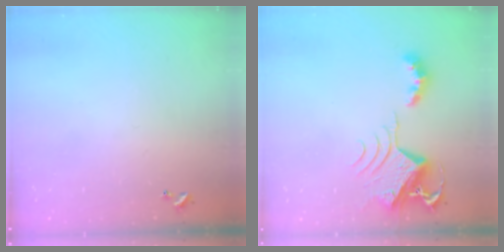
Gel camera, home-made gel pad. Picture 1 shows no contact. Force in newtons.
{"total": 8.1, "press": 8.1, "slide": 0.6}